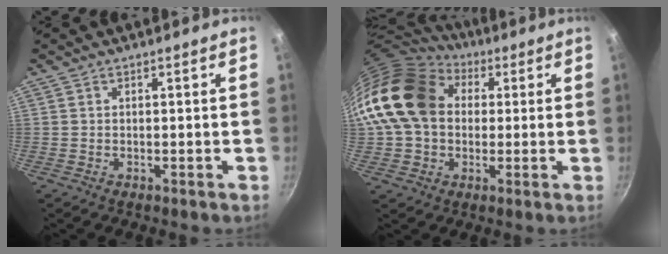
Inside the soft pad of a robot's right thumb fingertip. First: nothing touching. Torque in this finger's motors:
{"motor_torque": [0.63, 0.63, 0.56, -0.26, 0.48]}